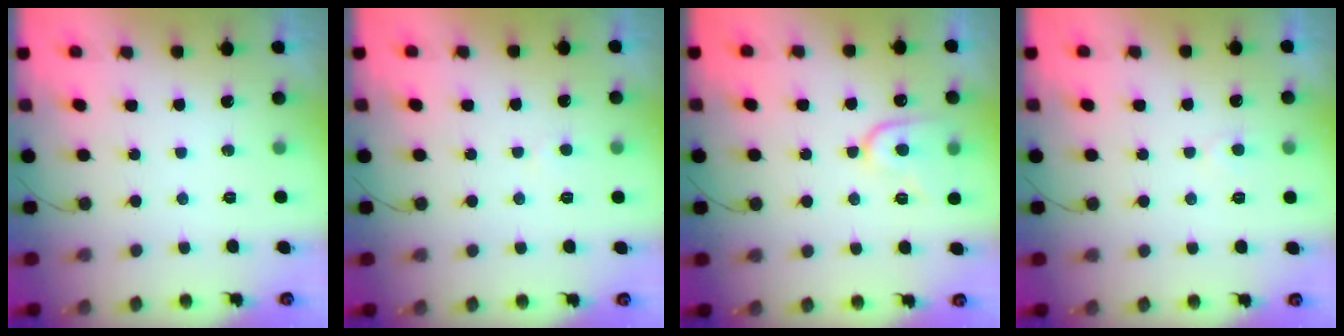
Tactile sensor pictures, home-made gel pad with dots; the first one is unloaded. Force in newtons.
{"total": 1.7, "press": 1.7, "slide": 0.2}
{"total": 10.7, "press": 10.7, "slide": 0.7}
{"total": 3.2, "press": 3.2, "slide": 0.3}